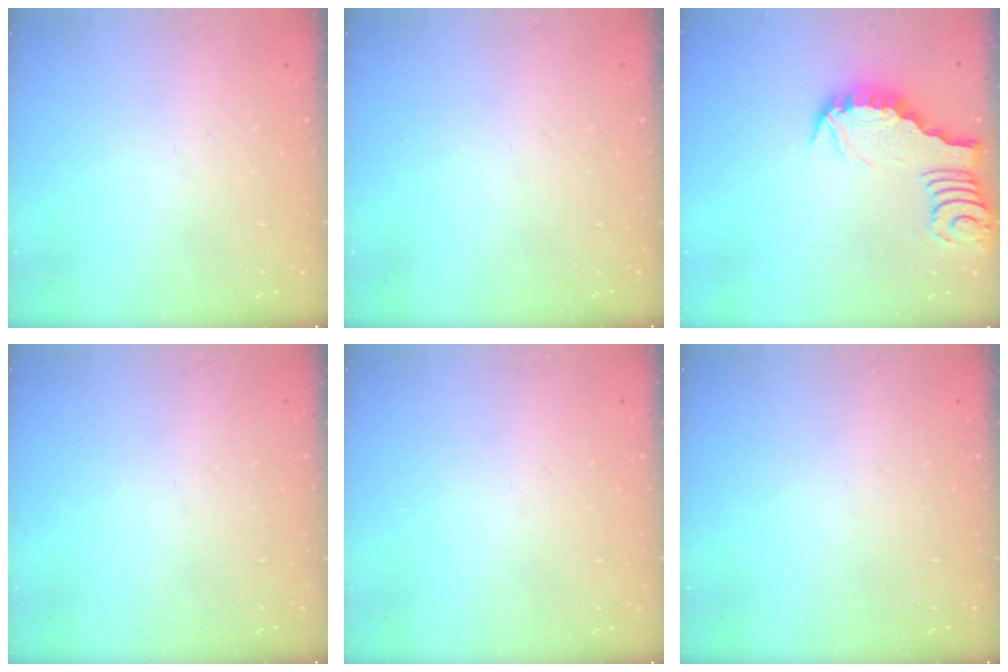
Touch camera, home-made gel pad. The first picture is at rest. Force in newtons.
{"total": 0.0}
{"total": 3.3, "press": 3.2, "slide": 0.4}
{"total": 0.0}
{"total": 0.0}
{"total": 0.0}